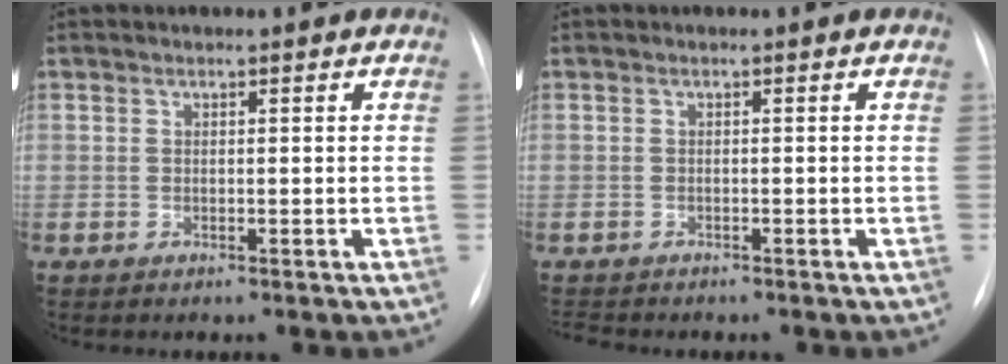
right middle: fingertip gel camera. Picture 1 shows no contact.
{"total": 2.1, "force": [-2.0, 0.5, 0.4], "torque": [-0.005, -0.008, -0.030]}